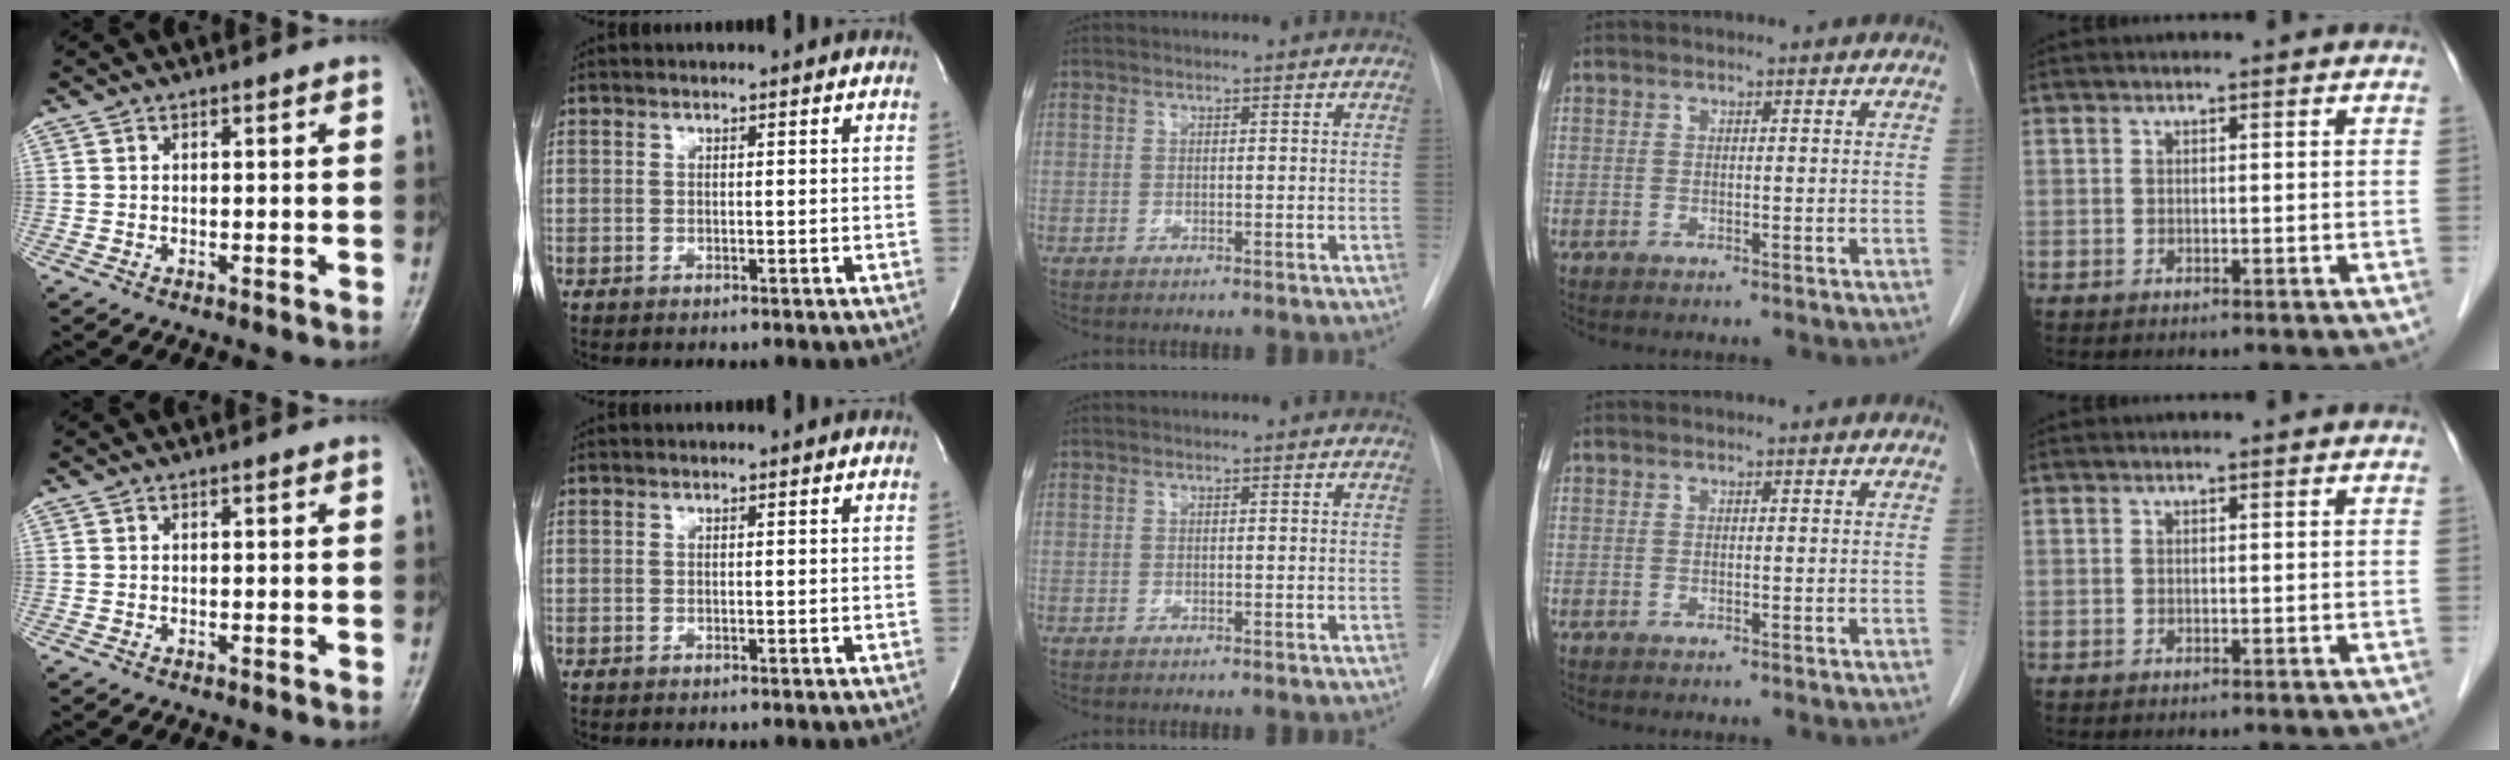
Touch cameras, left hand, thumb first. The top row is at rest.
{}